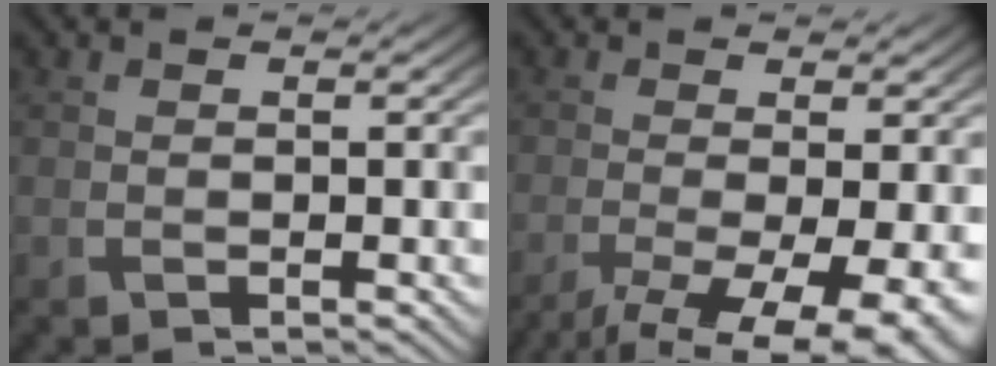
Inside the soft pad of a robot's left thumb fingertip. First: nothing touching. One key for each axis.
{"total": 10.6, "fx": -5.3, "fy": 3.4, "fz": 8.5, "tx": -0.162, "ty": -0.031, "tz": -0.069}